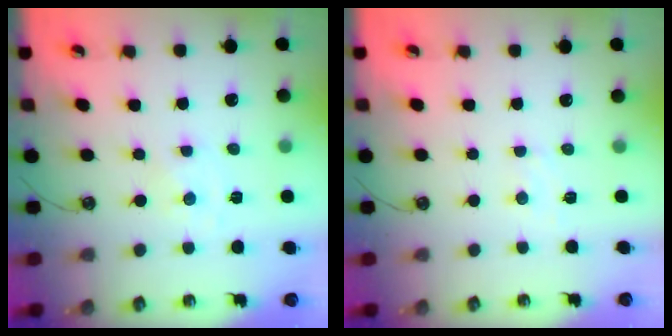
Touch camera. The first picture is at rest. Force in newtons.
{"total": 4.8, "press": 4.7, "slide": 0.4}